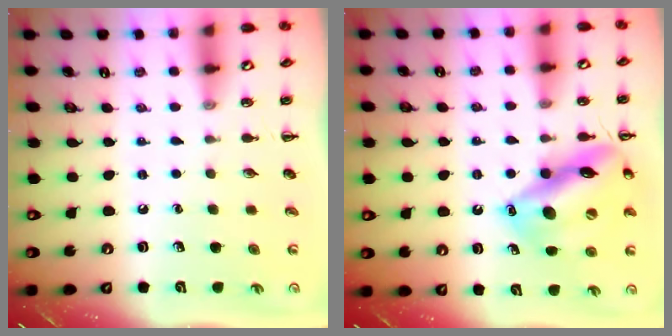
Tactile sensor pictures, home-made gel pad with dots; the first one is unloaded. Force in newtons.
{"total": 17.4, "press": 17.4, "slide": 1.7}